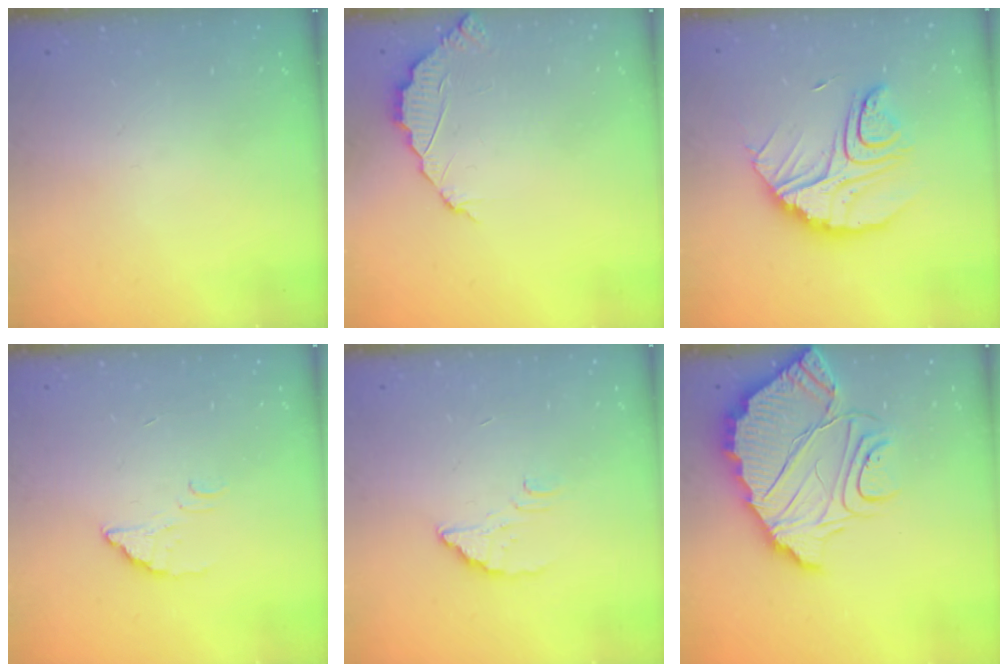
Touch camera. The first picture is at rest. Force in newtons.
{"total": 2.4, "press": 2.4, "slide": 0.2}
{"total": 13.3, "press": 13.3, "slide": 0.9}
{"total": 2.6, "press": 2.6, "slide": 0.1}
{"total": 2.4, "press": 2.4, "slide": 0.2}
{"total": 14.0, "press": 14.0, "slide": 1.0}